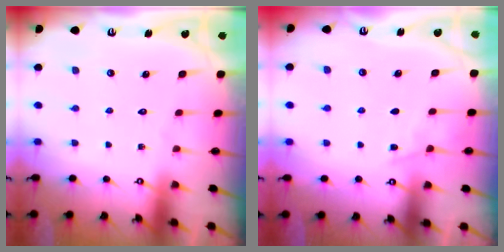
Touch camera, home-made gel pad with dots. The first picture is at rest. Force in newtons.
{"total": 5.6, "press": 5.6, "slide": 0.6}